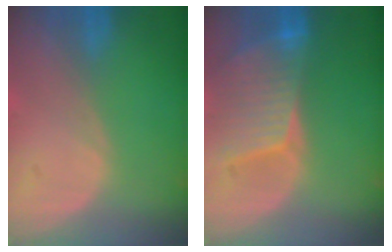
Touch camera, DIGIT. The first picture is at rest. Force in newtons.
{"total": 8.6, "press": 7.7, "slide": 3.8}